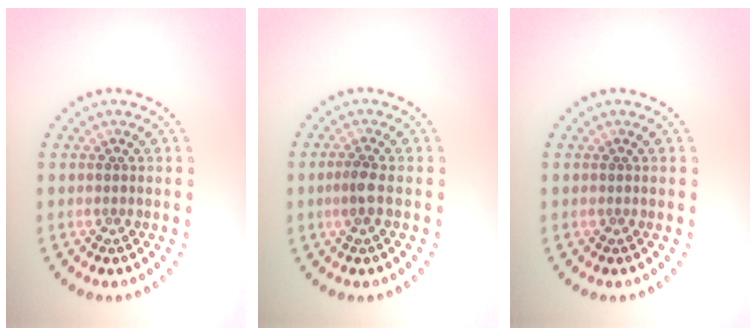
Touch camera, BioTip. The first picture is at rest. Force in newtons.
{"total": 1.5, "press": 1.3, "slide": 0.8}
{"total": 0.0}